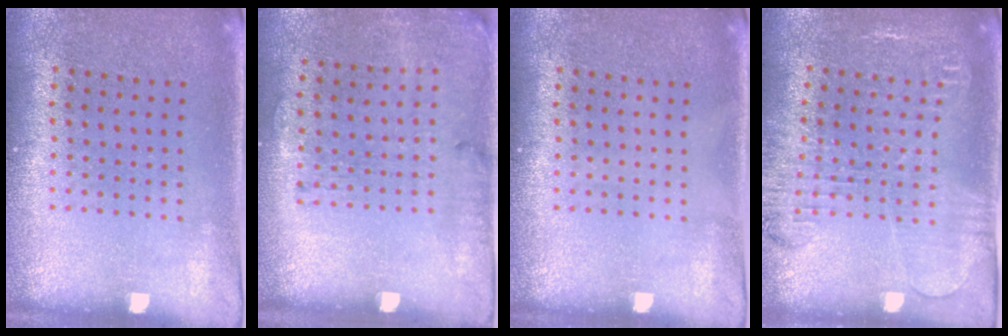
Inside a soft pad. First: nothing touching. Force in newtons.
{"total": 1.7, "press": 1.2, "slide": 1.2}
{"total": 0.0}
{"total": 1.8, "press": 1.8, "slide": 0.4}